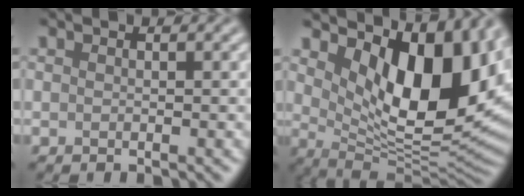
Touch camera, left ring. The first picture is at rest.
{"total": 12.9, "force": [4.2, 6.2, 10.5], "torque": [-0.156, -0.013, 0.075]}